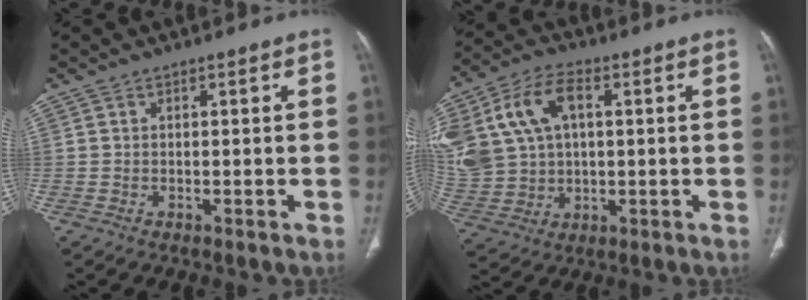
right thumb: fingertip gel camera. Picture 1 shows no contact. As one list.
[{"total": 19.5, "force": [5.1, 13.4, 13.3], "torque": [-0.299, 0.020, 0.104]}]